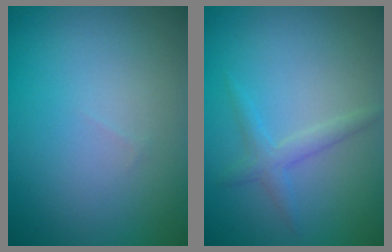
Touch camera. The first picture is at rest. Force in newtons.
{"total": 1.7, "press": 1.7, "slide": 0.1}